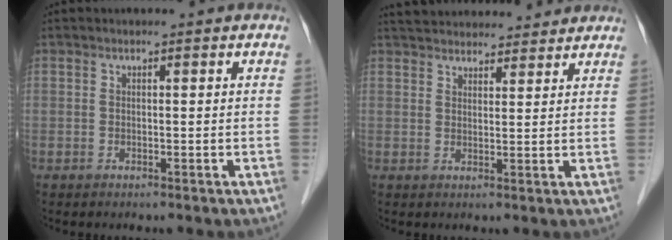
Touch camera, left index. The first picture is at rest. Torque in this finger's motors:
{"motor_torque": [0.69, -0.72, 0.23, 0.04]}